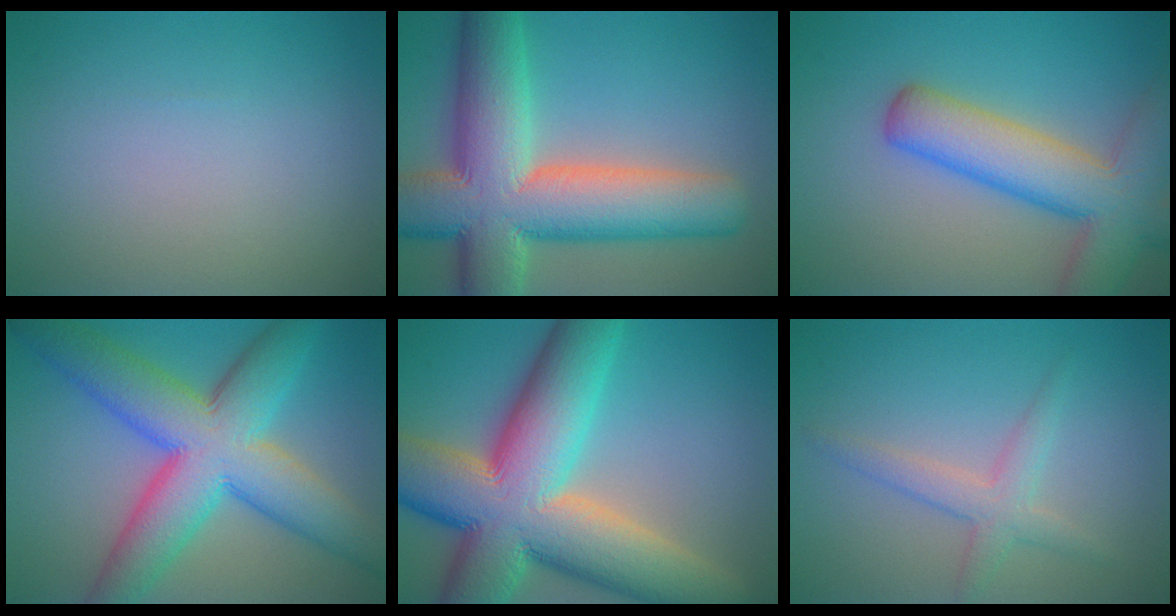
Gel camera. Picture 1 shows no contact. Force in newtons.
{"total": 14.1, "press": 14.1, "slide": 0.8}
{"total": 8.9, "press": 8.9, "slide": 0.7}
{"total": 11.7, "press": 11.7, "slide": 0.2}
{"total": 17.3, "press": 17.3, "slide": 0.9}
{"total": 2.6, "press": 2.6, "slide": 0.1}